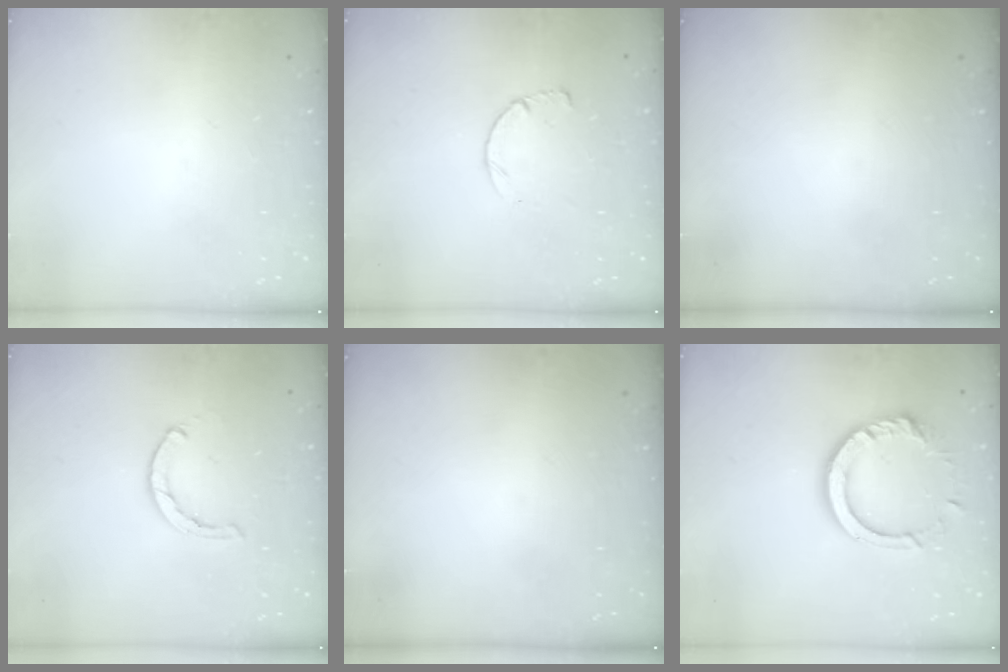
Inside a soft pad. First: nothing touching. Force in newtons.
{"total": 2.5, "press": 2.5, "slide": 0.3}
{"total": 0.0}
{"total": 1.2, "press": 1.2, "slide": 0.2}
{"total": 0.0}
{"total": 12.5, "press": 12.5, "slide": 1.0}